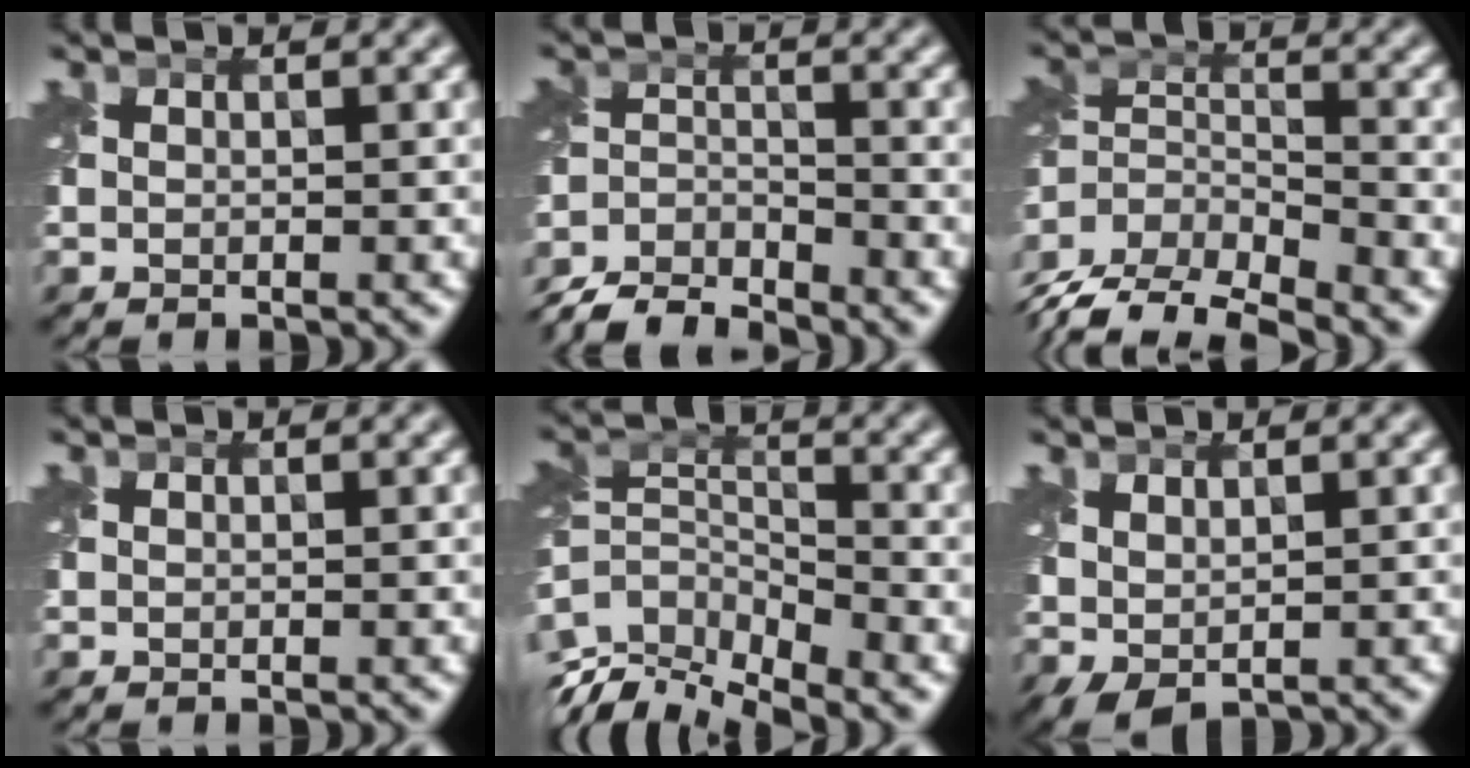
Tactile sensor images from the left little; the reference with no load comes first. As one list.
[{"total": 6.0, "force": [-5.7, 1.3, 1.4], "torque": [-0.025, -0.011, -0.118]}, {"total": 7.9, "force": [-6.7, 2.4, 3.3], "torque": [-0.064, -0.013, -0.125]}, {"total": 0.0}, {"total": 8.3, "force": [-5.5, 3.5, 5.1], "torque": [-0.108, -0.013, -0.106]}, {"total": 2.1, "force": [0.7, 1.1, 1.6], "torque": [-0.036, 0.001, 0.019]}]